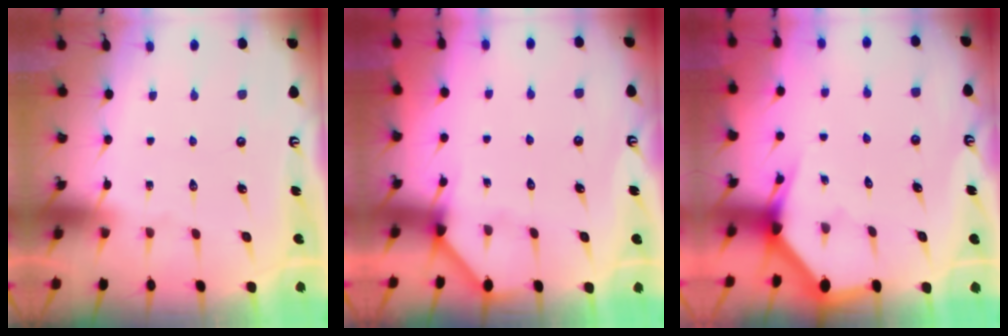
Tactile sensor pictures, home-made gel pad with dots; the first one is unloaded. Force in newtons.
{"total": 3.2, "press": 3.2, "slide": 0.3}
{"total": 2.6, "press": 2.6, "slide": 0.1}